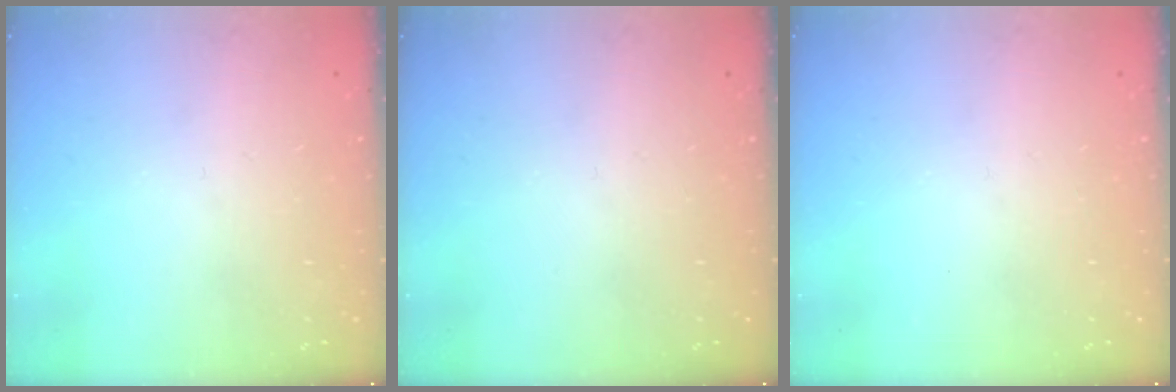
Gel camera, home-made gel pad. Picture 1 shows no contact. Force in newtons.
{"total": 0.0}
{"total": 0.0}